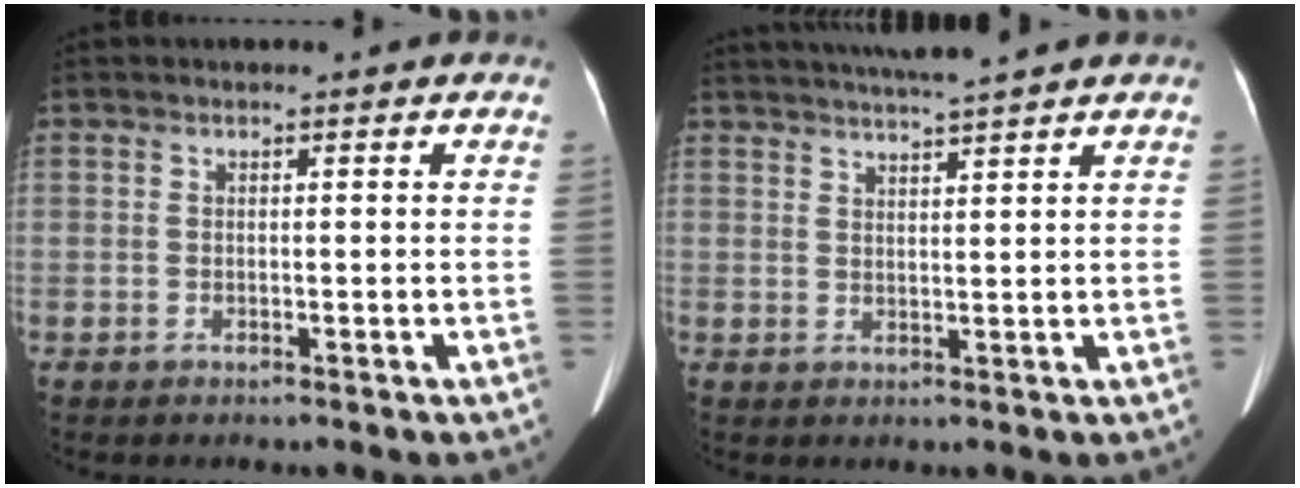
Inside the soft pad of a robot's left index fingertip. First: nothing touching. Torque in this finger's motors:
{"motor_torque": [0.21, -0.36, 0.13, 0.04]}